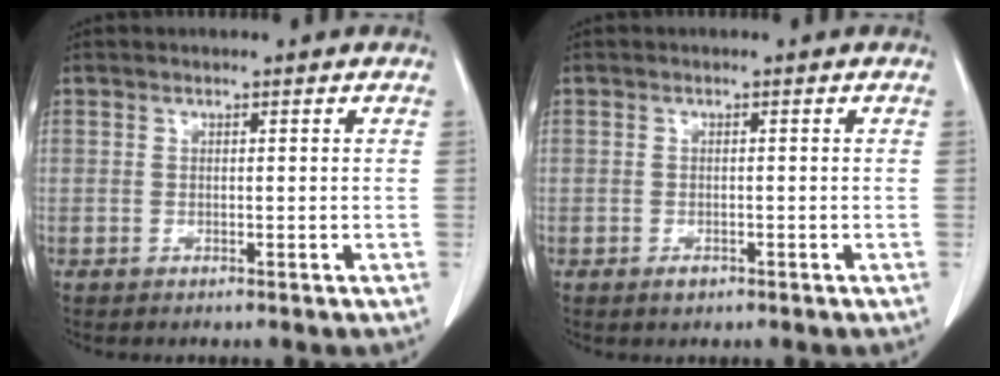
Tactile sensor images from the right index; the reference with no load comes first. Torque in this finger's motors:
{"motor_torque": [-0.08, 0.05, -0.14, -0.03]}